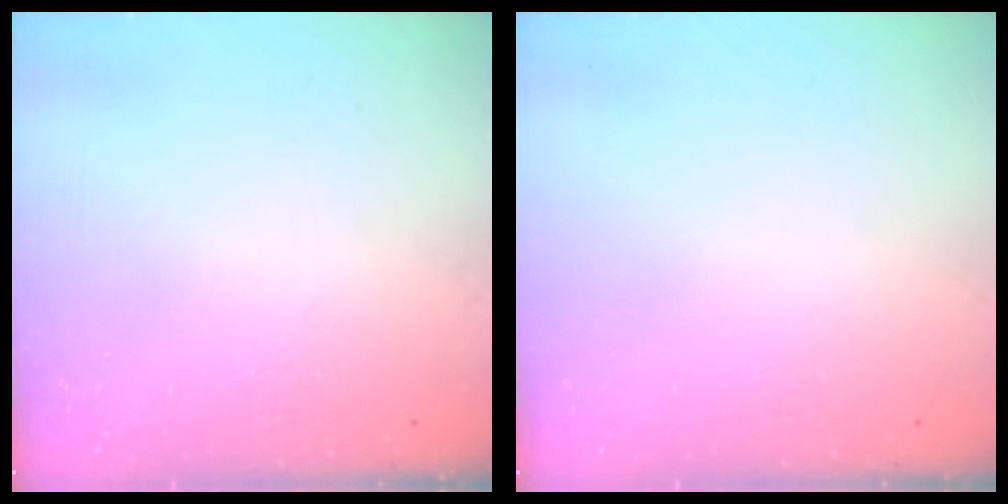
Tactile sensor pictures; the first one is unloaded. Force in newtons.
{"total": 0.0}